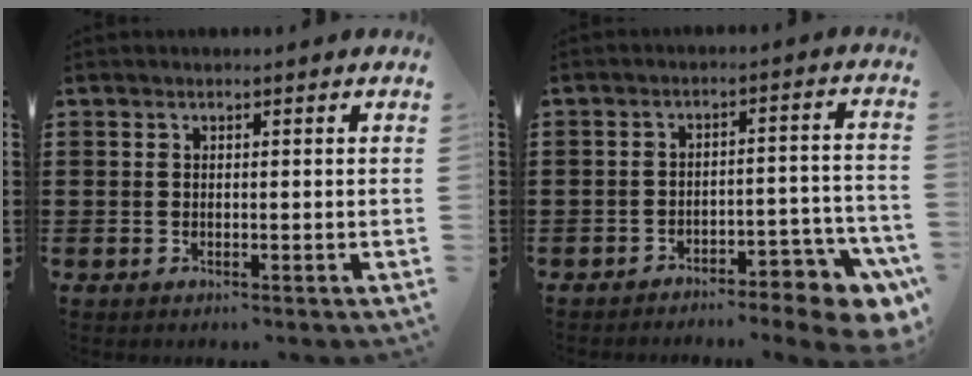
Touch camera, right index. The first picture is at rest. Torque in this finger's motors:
{"motor_torque": [0.88, -0.35, 0.35, 0.04]}